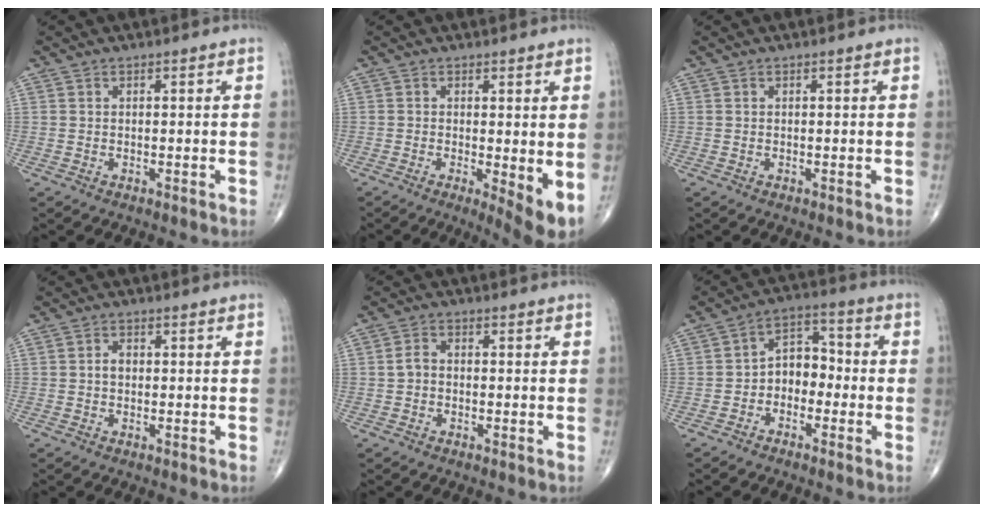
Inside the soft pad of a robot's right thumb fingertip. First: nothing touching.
{"total": 5.7, "force": [-0.4, 1.4, 5.5], "torque": [-0.082, -0.017, -0.008]}
{"total": 0.0}
{"total": 1.9, "force": [-0.1, 1.3, 1.3], "torque": [-0.018, 0.006, -0.004]}
{"total": 2.5, "force": [-0.4, 1.9, 1.5], "torque": [-0.025, 0.012, -0.014]}
{"total": 7.1, "force": [-1.8, 5.2, 4.5], "torque": [-0.037, 0.039, -0.049]}